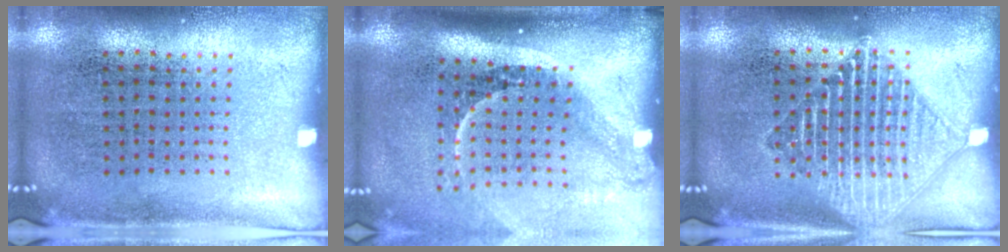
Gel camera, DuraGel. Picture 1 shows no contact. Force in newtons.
{"total": 2.2, "press": 1.4, "slide": 1.7}
{"total": 2.1, "press": 2.1, "slide": 0.3}